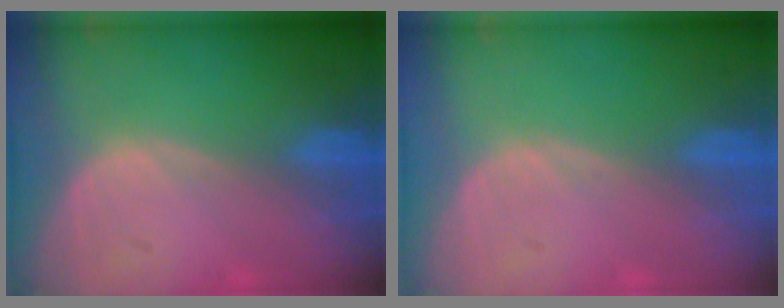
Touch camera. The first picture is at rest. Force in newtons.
{"total": 0.0}